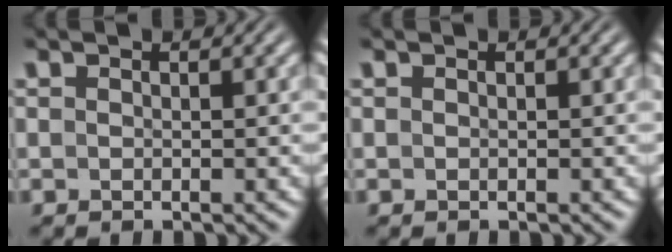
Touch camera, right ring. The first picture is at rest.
{"total": 0.0}